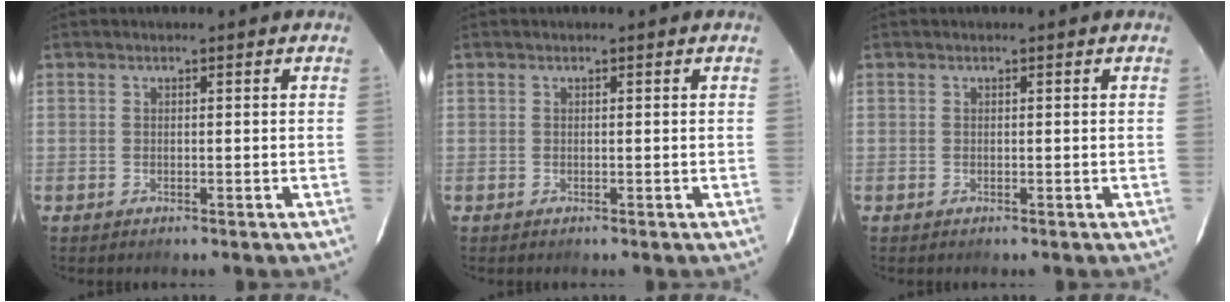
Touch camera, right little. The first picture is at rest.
{"total": 0.0}
{"total": 0.0}